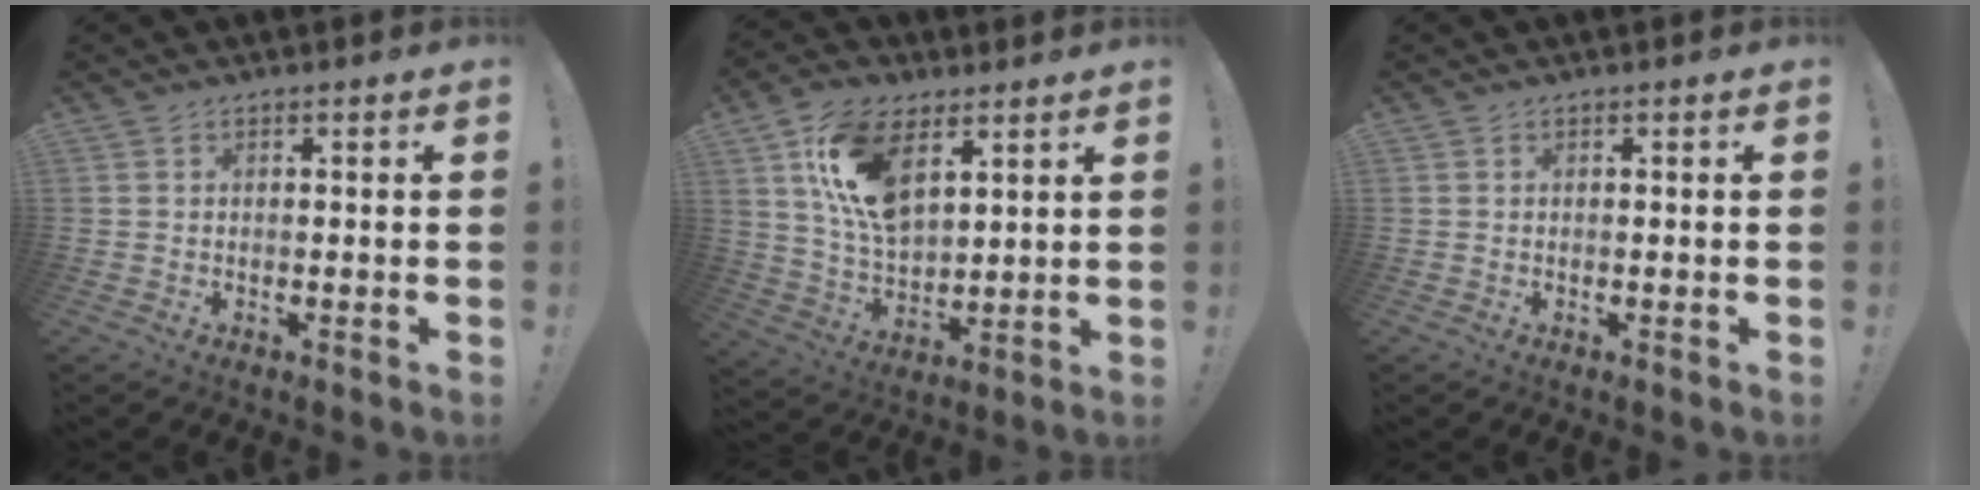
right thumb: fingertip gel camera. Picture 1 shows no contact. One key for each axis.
{"total": 16.7, "fx": 7.9, "fy": 9.8, "fz": 11.0, "tx": -0.218, "ty": -0.029, "tz": 0.145}
{"total": 0.0}